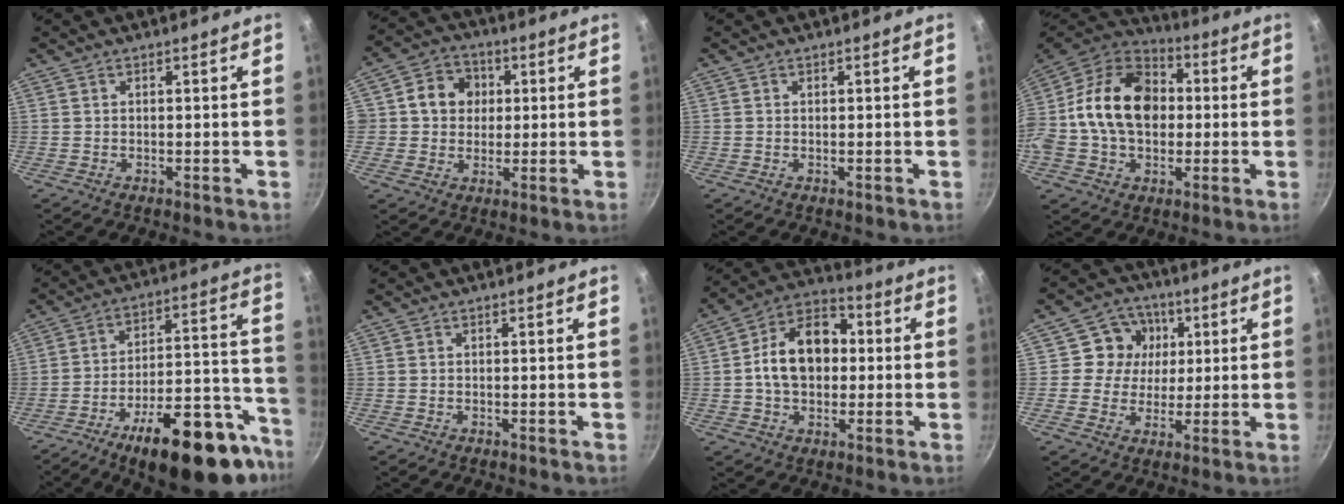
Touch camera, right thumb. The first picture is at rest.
{"total": 8.6, "force": [1.6, 7.8, 3.4], "torque": [-0.020, 0.008, 0.014]}
{"total": 0.0}
{"total": 20.8, "force": [1.0, 15.3, 14.2], "torque": [-0.221, 0.036, 0.003]}
{"total": 26.5, "force": [-16.5, 10.0, 18.2], "torque": [-0.209, 0.100, -0.234]}
{"total": 0.0}
{"total": 14.7, "force": [0.6, 10.5, 10.3], "torque": [-0.133, 0.030, -0.007]}
{"total": 8.8, "force": [2.1, 8.2, 2.4], "torque": [0.007, -0.006, 0.019]}